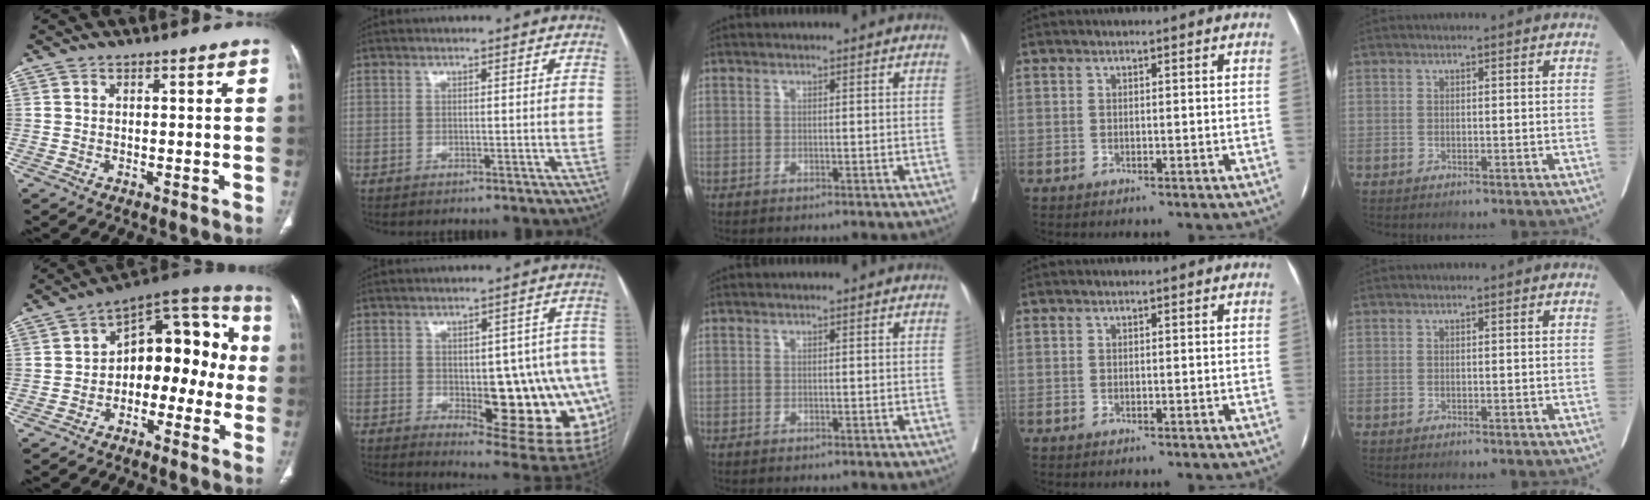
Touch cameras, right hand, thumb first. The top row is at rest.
{"thumb": {"total": 15.5, "force": [-1.9, 9.7, 12.0], "torque": [-0.106, 0.055, -0.045]}, "index": {"total": 19.2, "force": [-3.5, 6.9, 17.5], "torque": [-0.135, 0.019, -0.017]}}